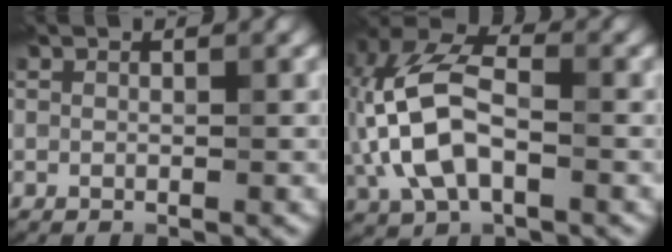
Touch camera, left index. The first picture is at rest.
{"total": 9.3, "force": [-0.3, 5.3, 7.7], "torque": [-0.182, 0.025, -0.017]}